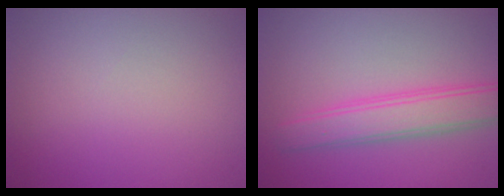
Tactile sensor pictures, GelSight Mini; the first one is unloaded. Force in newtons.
{"total": 4.3, "press": 4.3, "slide": 0.1}